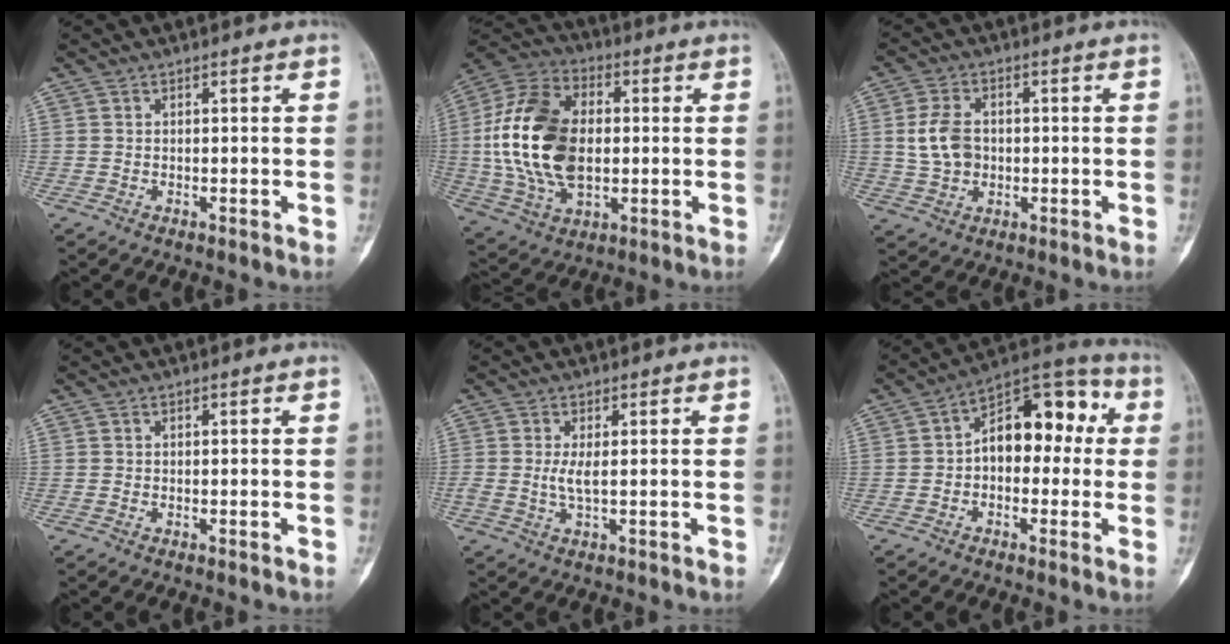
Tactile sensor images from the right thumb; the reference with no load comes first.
{"total": 21.3, "force": [0.6, 13.3, 16.6], "torque": [-0.320, 0.008, 0.013]}
{"total": 7.3, "force": [0.4, 5.4, 4.9], "torque": [-0.082, 0.006, 0.011]}
{"total": 0.0}
{"total": 2.7, "force": [0.1, 0.7, 2.6], "torque": [-0.065, -0.007, 0.005]}
{"total": 13.7, "force": [0.9, 8.4, 10.7], "torque": [-0.112, 0.046, -0.002]}